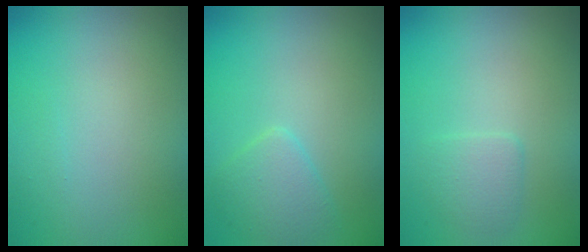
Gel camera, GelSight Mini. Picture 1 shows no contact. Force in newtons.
{"total": 2.3, "press": 2.3, "slide": 0.1}
{"total": 1.4, "press": 1.4, "slide": 0.1}